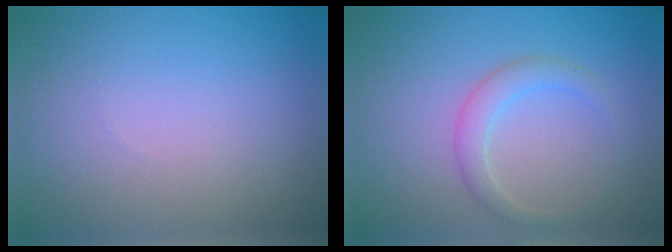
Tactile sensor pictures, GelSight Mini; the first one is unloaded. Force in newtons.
{"total": 2.2, "press": 2.2, "slide": 0.1}